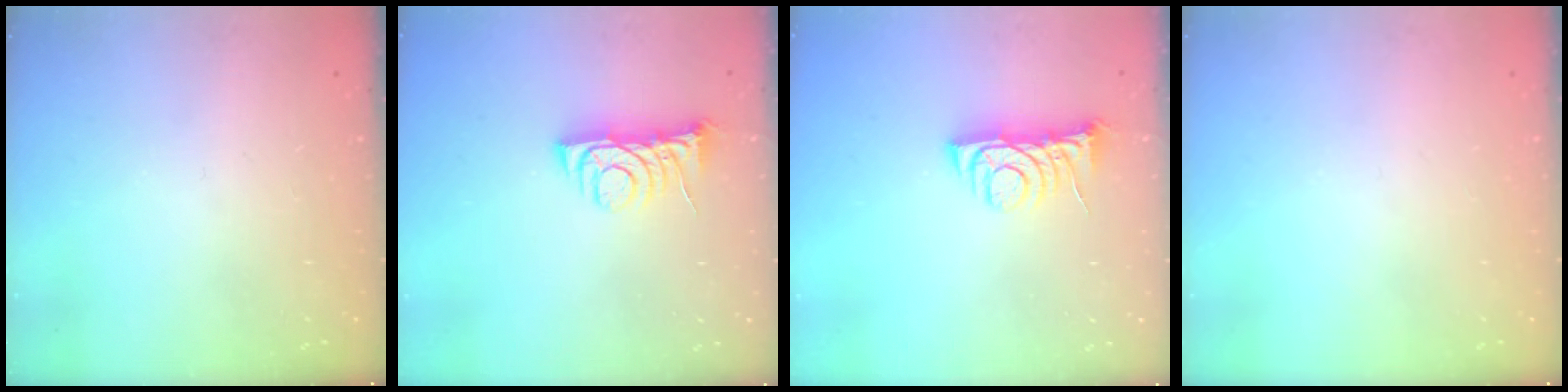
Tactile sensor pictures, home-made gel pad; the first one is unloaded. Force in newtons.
{"total": 8.3, "press": 8.2, "slide": 1.2}
{"total": 8.3, "press": 8.2, "slide": 1.2}
{"total": 0.0}